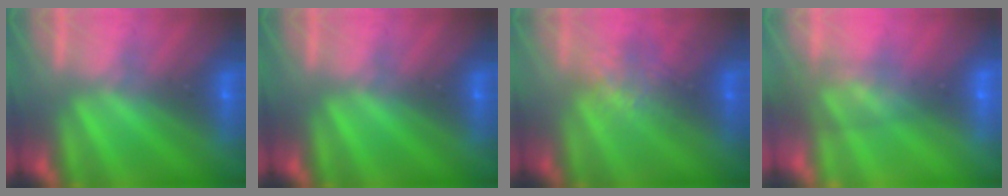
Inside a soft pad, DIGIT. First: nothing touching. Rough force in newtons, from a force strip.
{"total": 0.0}
{"total": 2.8}
{"total": 5.9}